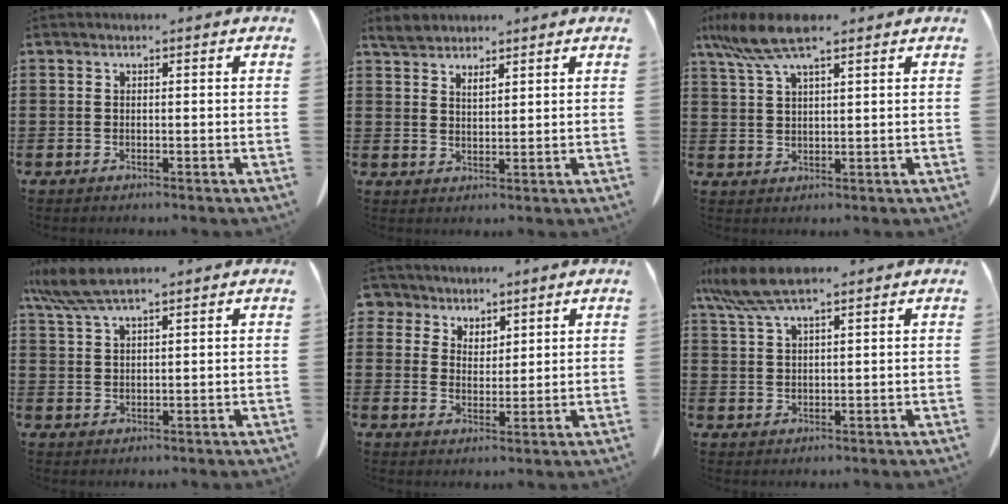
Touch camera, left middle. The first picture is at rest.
{"total": 3.0, "force": [2.6, 1.0, 1.1], "torque": [-0.028, 0.005, 0.050]}
{"total": 7.5, "force": [5.2, 1.6, 5.2], "torque": [-0.121, -0.006, 0.093]}
{"total": 6.1, "force": [4.7, 0.8, 3.8], "torque": [-0.084, -0.005, 0.088]}
{"total": 4.3, "force": [3.5, 2.6, 0.4], "torque": [-0.027, 0.002, 0.065]}
{"total": 6.9, "force": [5.1, 1.3, 4.5], "torque": [-0.106, -0.008, 0.091]}